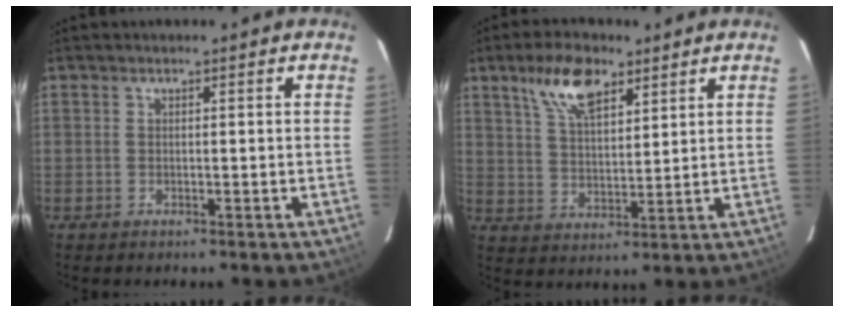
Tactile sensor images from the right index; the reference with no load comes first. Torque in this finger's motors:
{"motor_torque": [1.01, 0.75, 0.49, 0.11]}